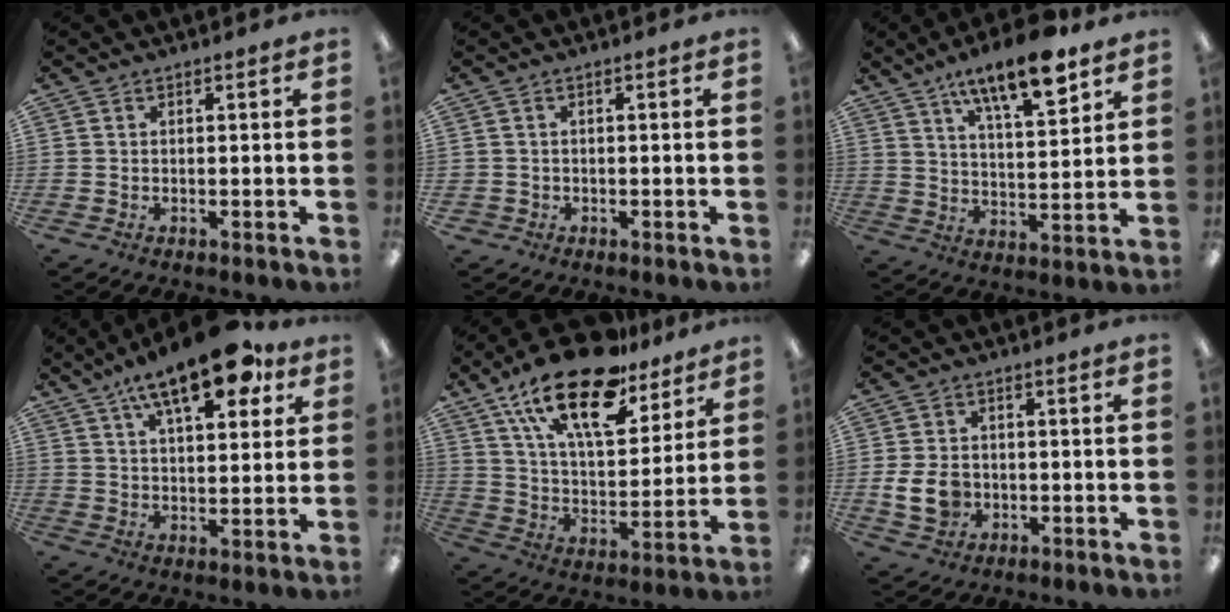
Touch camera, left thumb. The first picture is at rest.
{"total": 1.4, "force": [-0.3, 1.3, 0.0], "torque": [-0.002, 0.004, -0.009]}
{"total": 14.1, "force": [10.1, 4.1, 9.0], "torque": [-0.138, -0.052, 0.169]}
{"total": 16.7, "force": [10.0, 6.5, 11.7], "torque": [-0.178, -0.040, 0.161]}
{"total": 23.5, "force": [15.7, 9.6, 14.5], "torque": [-0.247, -0.084, 0.273]}
{"total": 7.8, "force": [-1.3, 6.0, 4.8], "torque": [-0.099, 0.007, -0.022]}